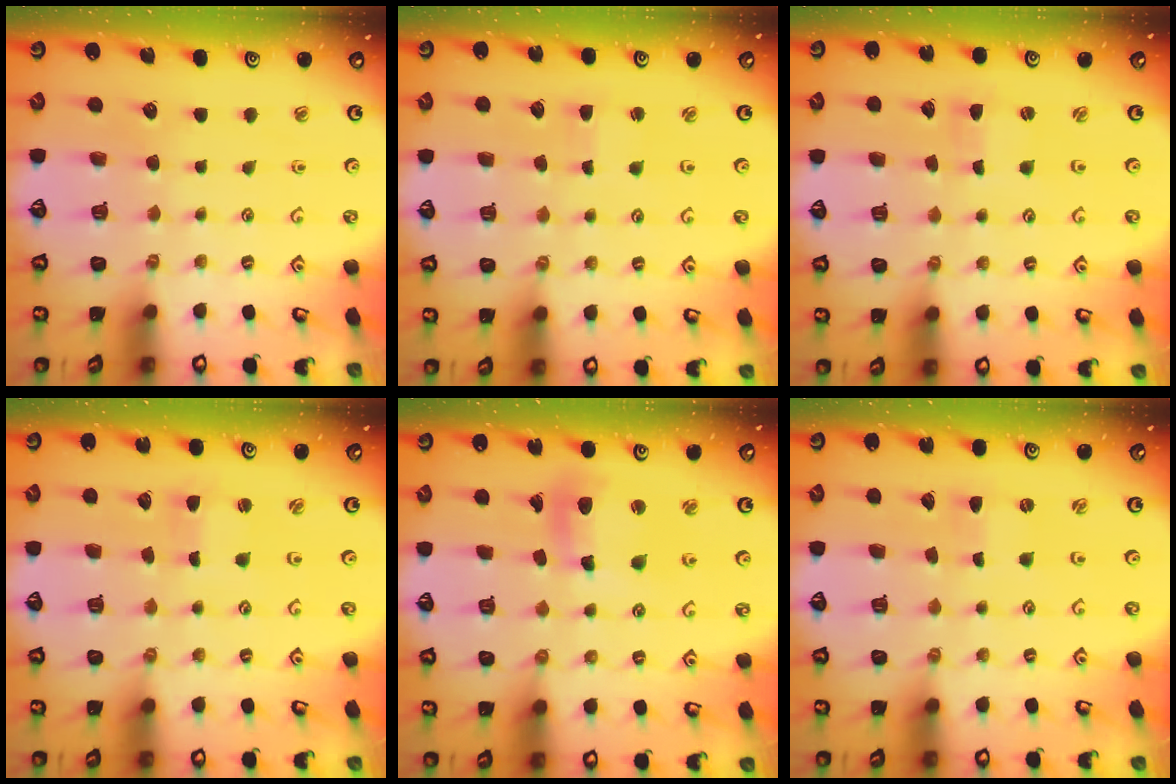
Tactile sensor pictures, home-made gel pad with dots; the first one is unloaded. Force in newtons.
{"total": 1.9, "press": 1.9, "slide": 0.3}
{"total": 0.7, "press": 0.7, "slide": 0.1}
{"total": 0.9, "press": 0.9, "slide": 0.0}
{"total": 12.3, "press": 12.2, "slide": 1.8}
{"total": 0.0}